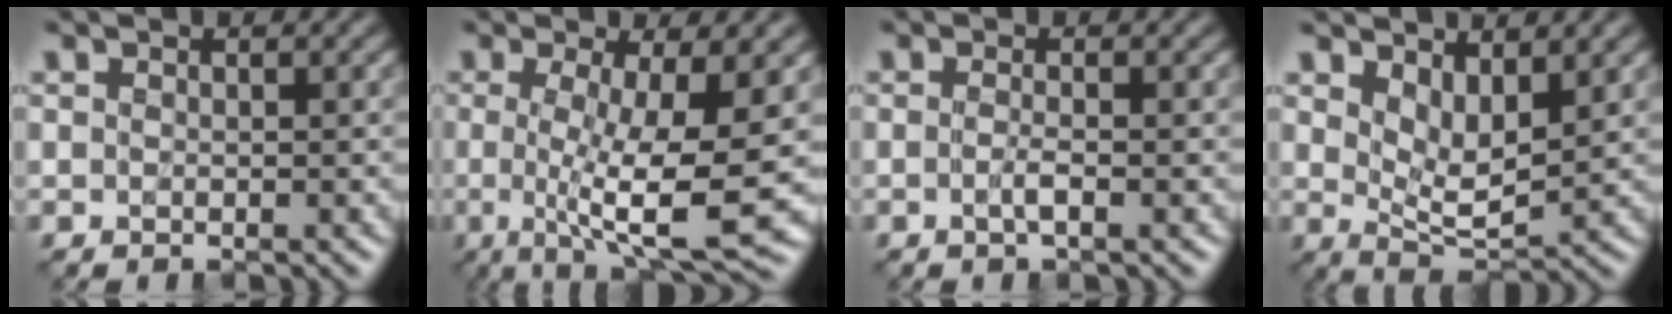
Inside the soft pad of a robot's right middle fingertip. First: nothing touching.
{"total": 7.5, "force": [-1.0, 1.0, 7.4], "torque": [-0.125, -0.014, -0.016]}
{"total": 1.2, "force": [-0.8, 0.0, 0.9], "torque": [-0.018, 0.000, -0.014]}
{"total": 3.1, "force": [1.5, 1.2, 2.5], "torque": [-0.057, -0.013, 0.027]}